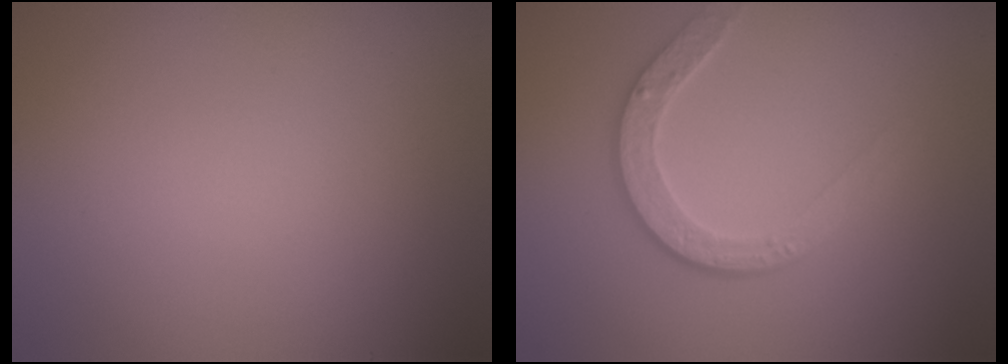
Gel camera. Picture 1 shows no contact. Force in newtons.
{"total": 3.2, "press": 2.6, "slide": 1.8}